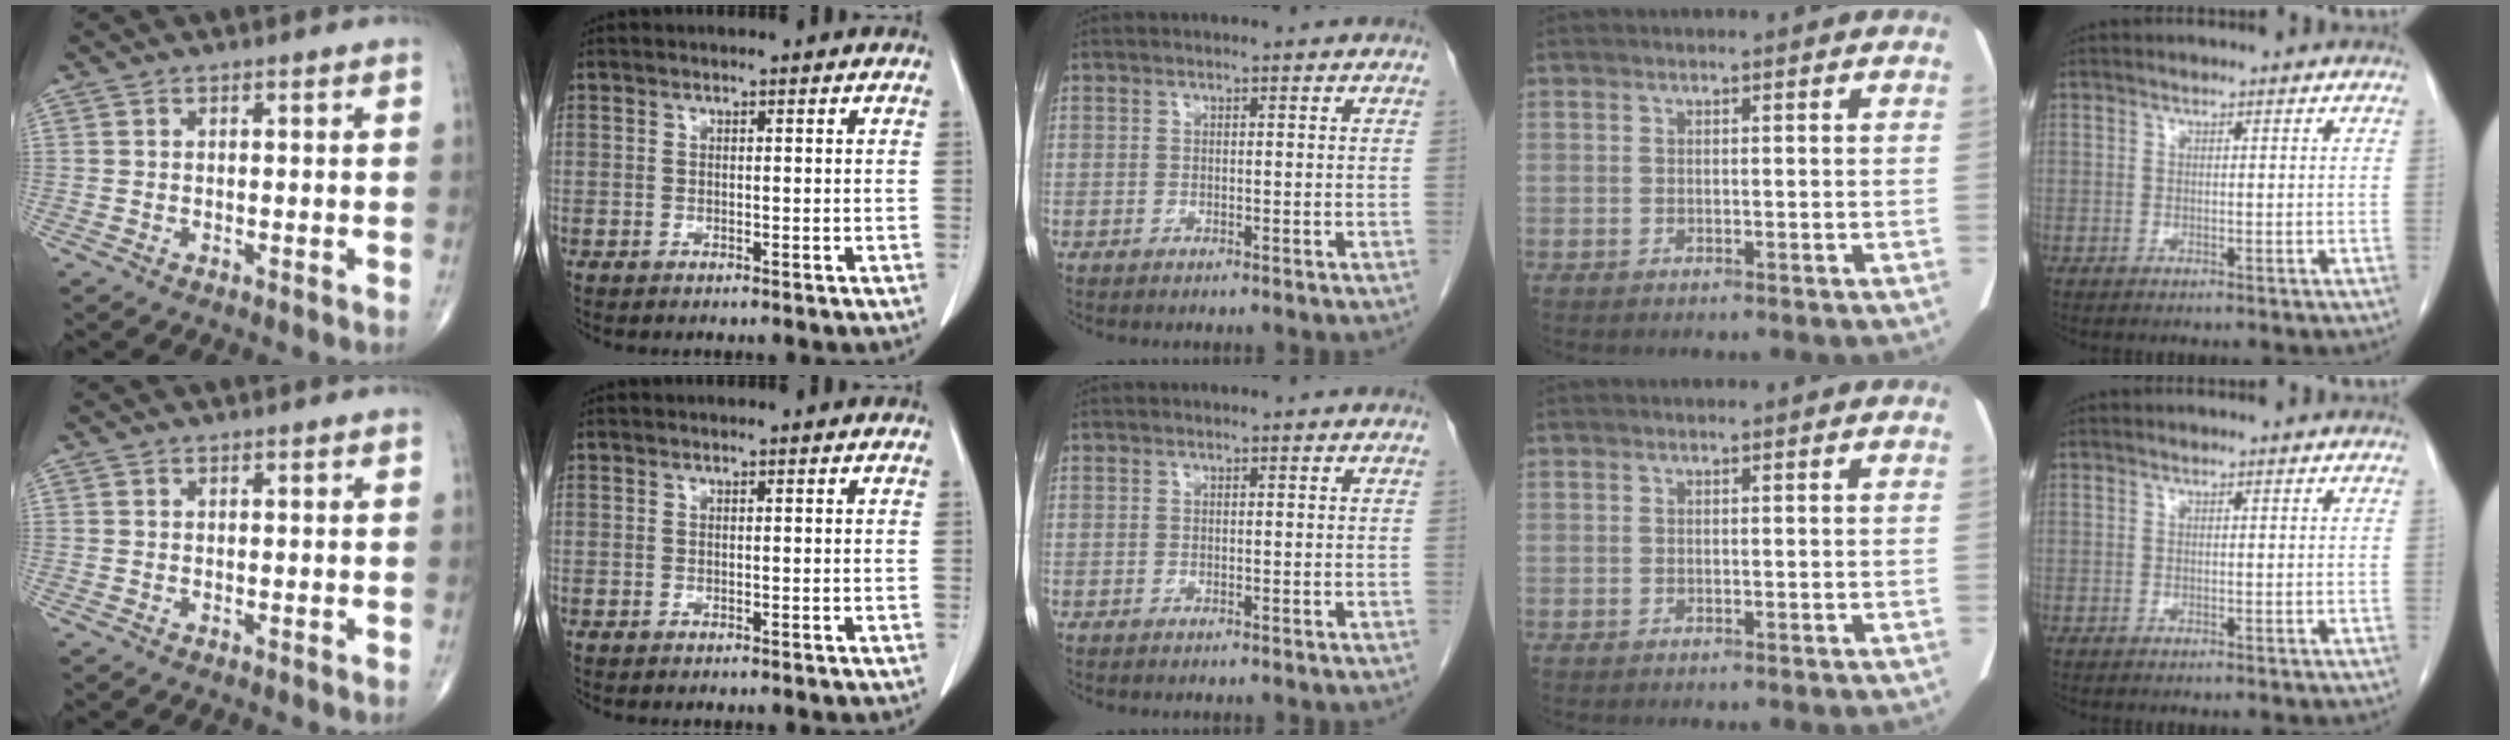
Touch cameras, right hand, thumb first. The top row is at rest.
{}